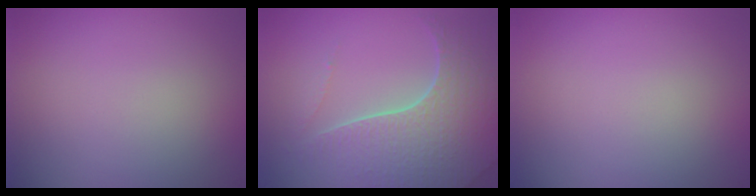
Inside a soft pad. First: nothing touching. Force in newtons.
{"total": 7.2, "press": 5.2, "slide": 4.9}
{"total": 0.0}